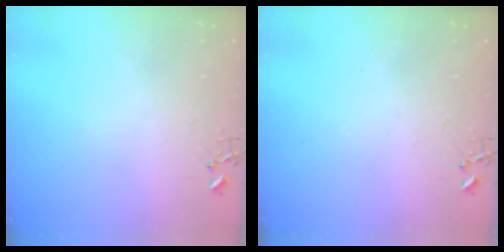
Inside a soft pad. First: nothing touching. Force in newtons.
{"total": 0.0}